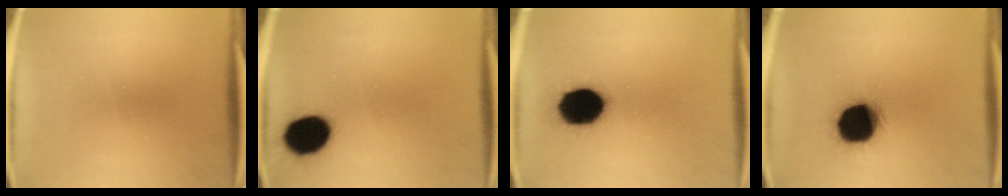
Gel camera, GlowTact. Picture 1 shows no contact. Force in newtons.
{"total": 12.6}
{"total": 16.9}
{"total": 19.4}